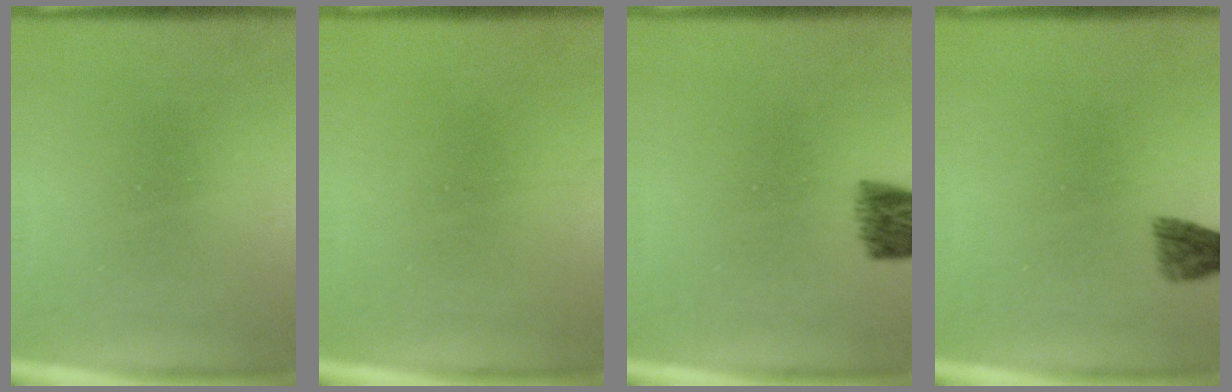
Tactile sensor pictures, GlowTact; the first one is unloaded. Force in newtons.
{"total": 1.1}
{"total": 5.5}
{"total": 1.9}